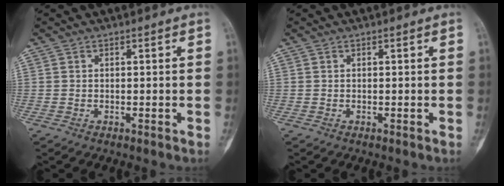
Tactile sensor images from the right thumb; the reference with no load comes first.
{"total": 0.0}